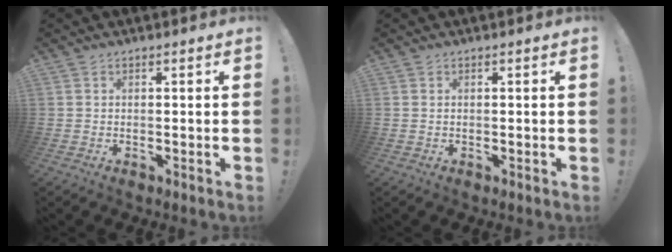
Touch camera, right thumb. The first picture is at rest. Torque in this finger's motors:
{"motor_torque": [-0.22, 0.01, -0.04, 0.14, 0.03]}